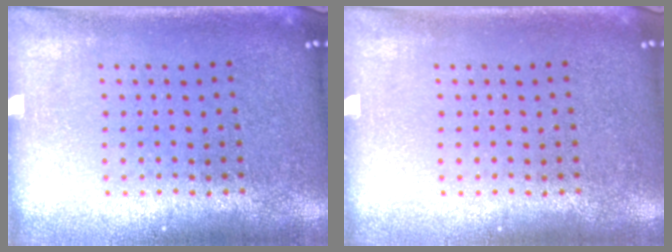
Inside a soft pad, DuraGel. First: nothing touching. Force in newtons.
{"total": 0.0}